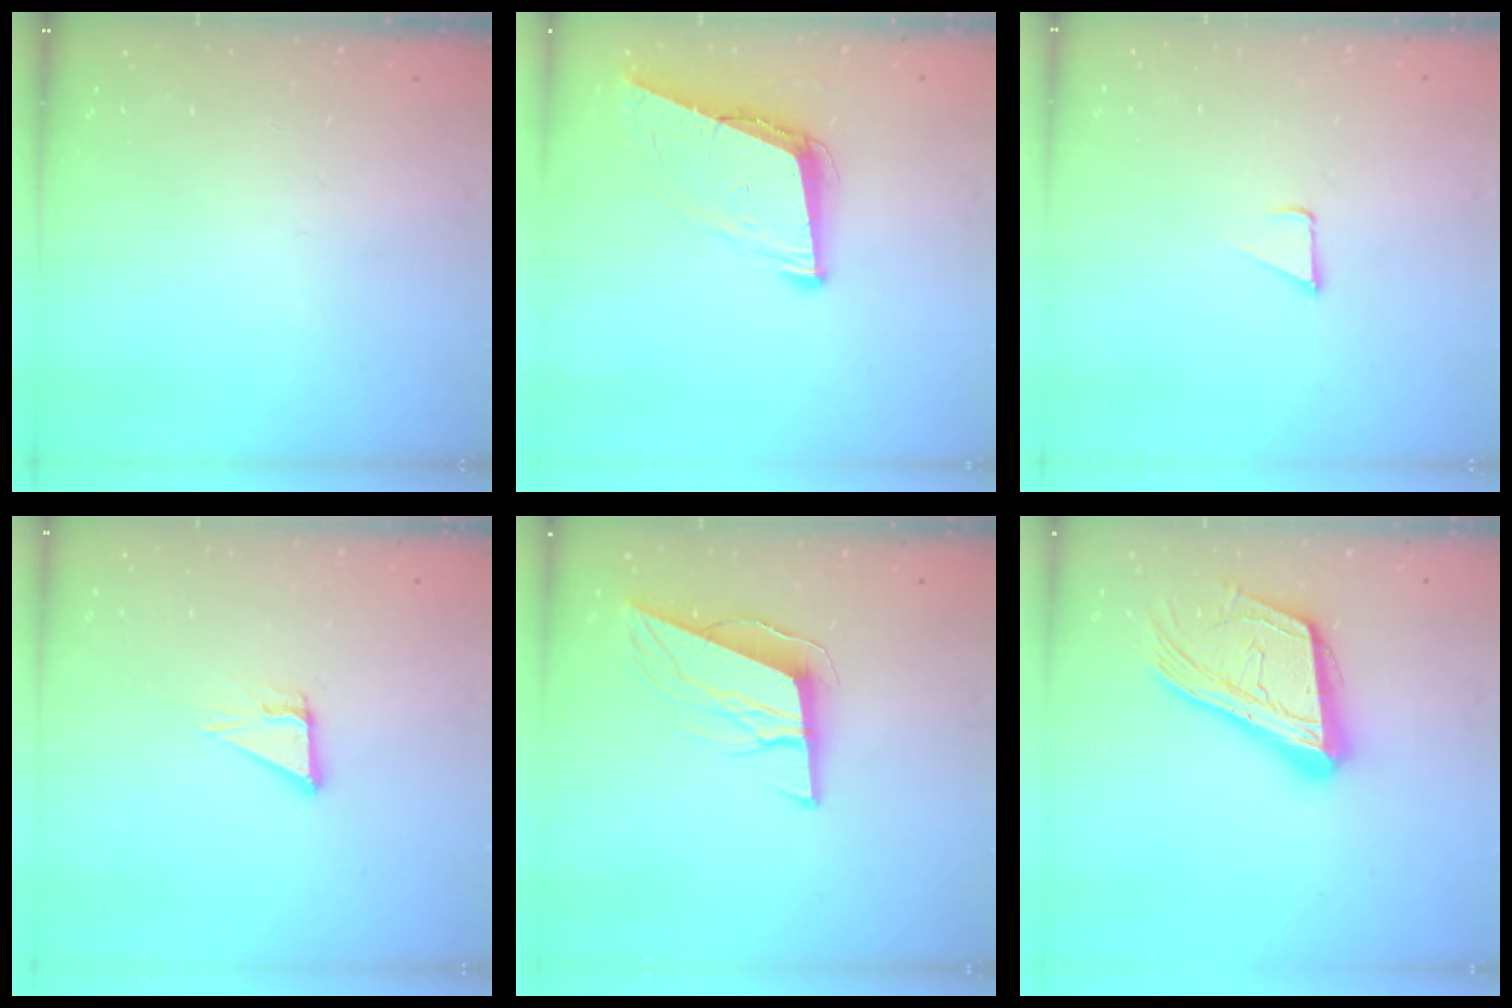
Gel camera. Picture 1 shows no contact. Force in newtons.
{"total": 9.0, "press": 8.1, "slide": 3.8}
{"total": 2.4, "press": 2.4, "slide": 0.2}
{"total": 4.6, "press": 4.6, "slide": 0.2}
{"total": 9.9, "press": 9.5, "slide": 2.7}
{"total": 21.0, "press": 20.8, "slide": 2.7}